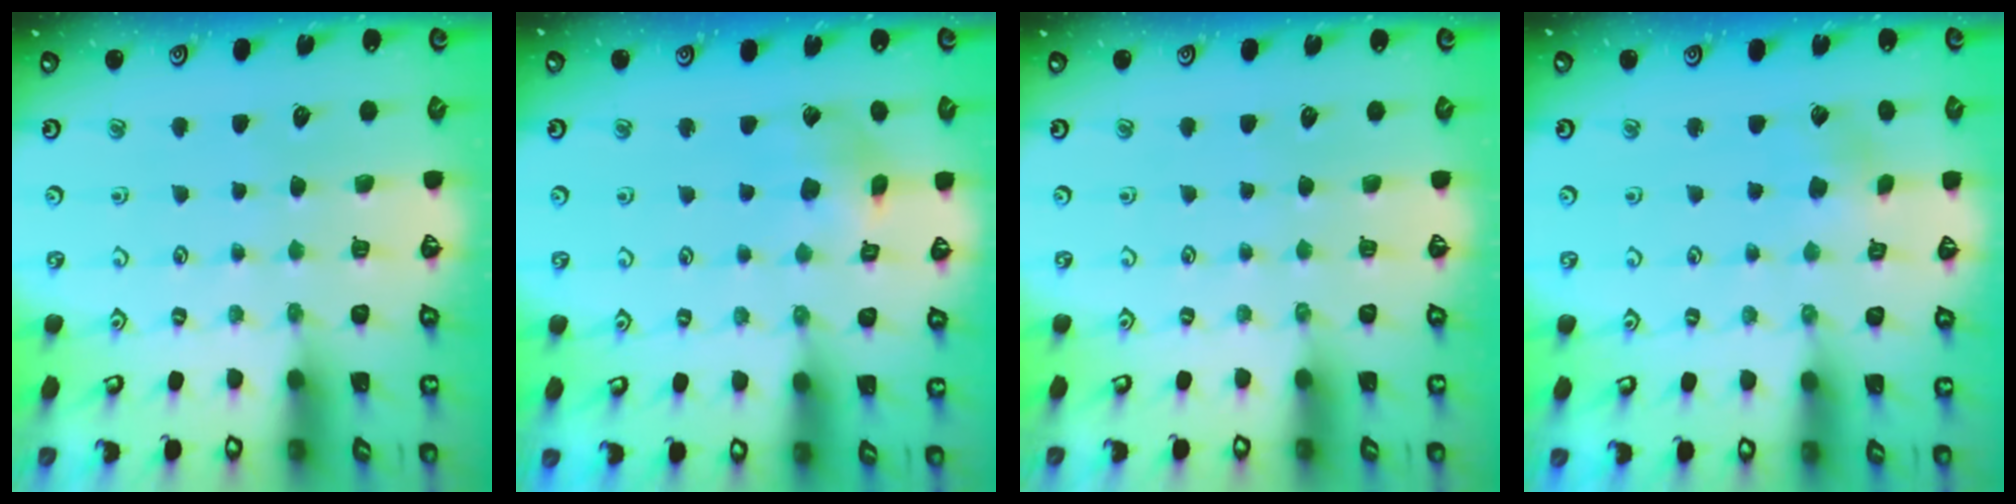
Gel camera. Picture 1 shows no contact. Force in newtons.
{"total": 6.2, "press": 6.2, "slide": 0.6}
{"total": 0.0}
{"total": 2.6, "press": 2.6, "slide": 0.4}